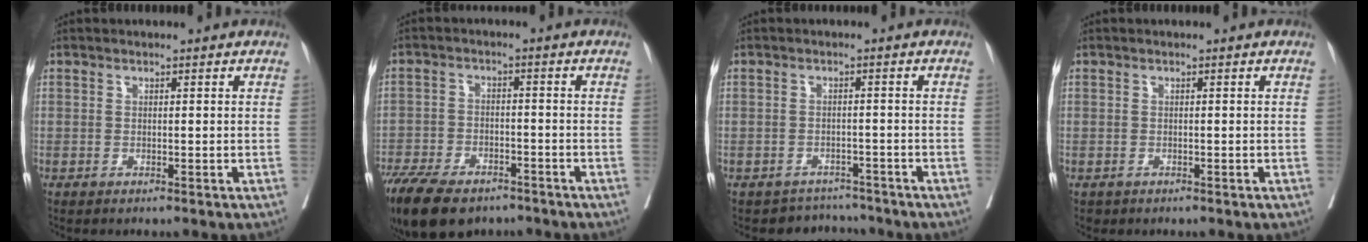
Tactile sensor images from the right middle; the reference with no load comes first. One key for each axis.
{"total": 14.4, "fx": -10.7, "fy": 6.5, "fz": 7.2, "tx": -0.152, "ty": -0.015, "tz": -0.168}
{"total": 3.8, "fx": -3.4, "fy": 1.2, "fz": -1.3, "tx": 0.021, "ty": 0.019, "tz": -0.049}
{"total": 0.6, "fx": -0.3, "fy": 0.4, "fz": 0.1, "tx": -0.009, "ty": 0.002, "tz": -0.001}